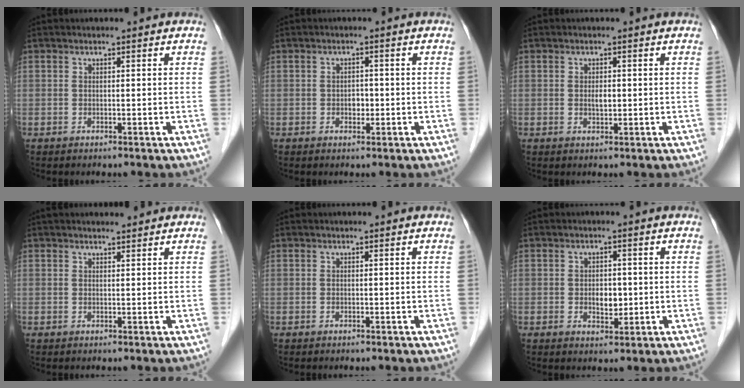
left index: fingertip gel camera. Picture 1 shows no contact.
{"total": 1.6, "force": [-0.6, 1.1, 1.0], "torque": [-0.015, 0.000, -0.007]}
{"total": 1.3, "force": [-0.1, 0.6, 1.1], "torque": [-0.020, -0.005, 0.000]}
{"total": 4.0, "force": [3.7, 0.7, 1.5], "torque": [-0.016, 0.023, 0.050]}
{"total": 0.0}
{"total": 2.9, "force": [-0.4, 1.8, 2.3], "torque": [-0.036, -0.003, -0.001]}